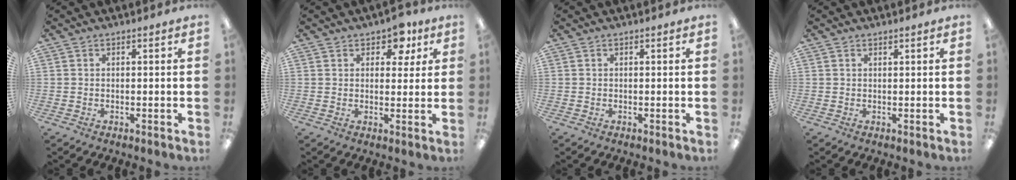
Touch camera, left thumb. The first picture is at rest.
{"total": 6.0, "force": [3.6, 3.8, 2.9], "torque": [-0.029, -0.009, 0.060]}
{"total": 0.0}
{"total": 0.7, "force": [0.6, 0.3, 0.1], "torque": [-0.003, 0.000, 0.012]}